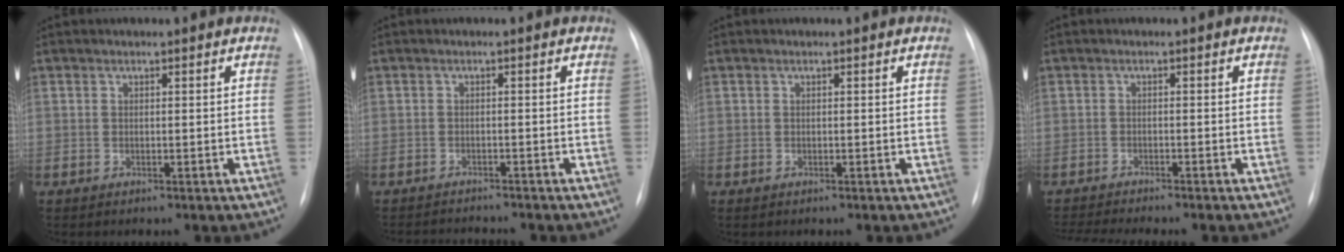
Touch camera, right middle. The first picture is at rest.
{"total": 4.3, "force": [-4.3, -0.2, 0.6], "torque": [-0.003, -0.009, -0.062]}
{"total": 0.0}
{"total": 8.1, "force": [-7.3, -0.2, 3.4], "torque": [-0.040, -0.010, -0.109]}